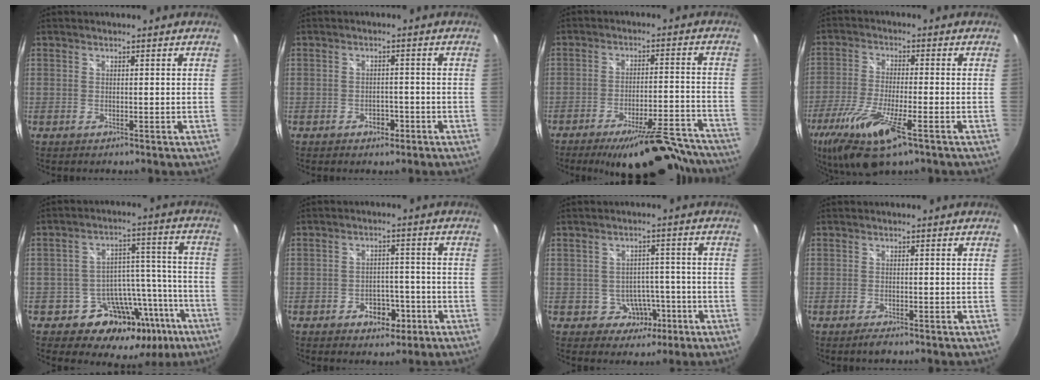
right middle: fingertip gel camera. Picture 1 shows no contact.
{"total": 2.7, "force": [-1.6, 1.9, 1.1], "torque": [-0.023, 0.000, -0.022]}
{"total": 17.5, "force": [-15.3, 3.7, 7.7], "torque": [-0.119, -0.003, -0.202]}
{"total": 14.7, "force": [-8.2, 3.4, 11.8], "torque": [-0.250, -0.047, -0.153]}
{"total": 17.8, "force": [-10.6, 12.1, 7.6], "torque": [-0.116, 0.045, -0.128]}
{"total": 5.7, "force": [-3.2, 3.9, 2.8], "torque": [-0.053, 0.007, -0.035]}
{"total": 5.6, "force": [-2.4, 4.8, 1.4], "torque": [-0.036, 0.019, -0.017]}
{"total": 1.7, "force": [-1.3, 0.3, 1.0], "torque": [-0.020, -0.004, -0.023]}